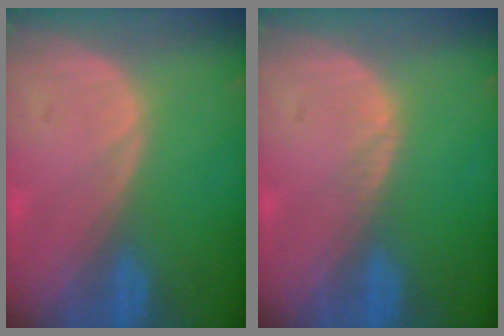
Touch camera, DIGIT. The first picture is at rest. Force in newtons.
{"total": 0.5, "press": 0.5, "slide": 0.1}